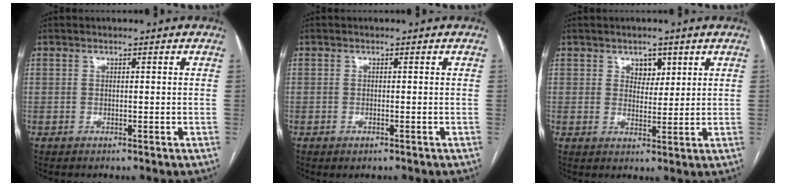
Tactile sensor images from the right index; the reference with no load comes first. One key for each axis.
{"total": 0.8, "fx": -0.5, "fy": 0.3, "fz": 0.5, "tx": -0.009, "ty": -0.002, "tz": -0.003}
{"total": 3.2, "fx": 1.8, "fy": 2.2, "fz": 1.6, "tx": -0.018, "ty": 0.001, "tz": 0.031}